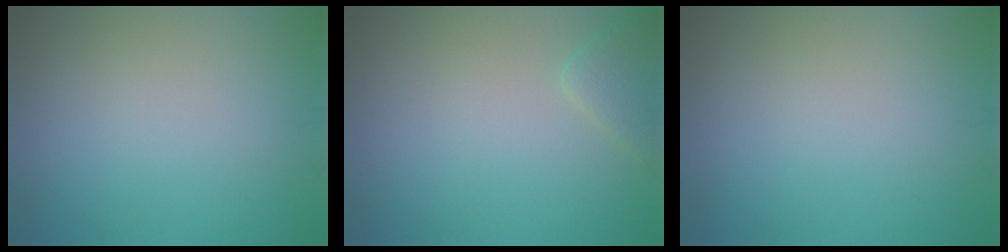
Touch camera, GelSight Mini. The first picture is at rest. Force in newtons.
{"total": 1.9, "press": 1.9, "slide": 0.1}
{"total": 0.0}